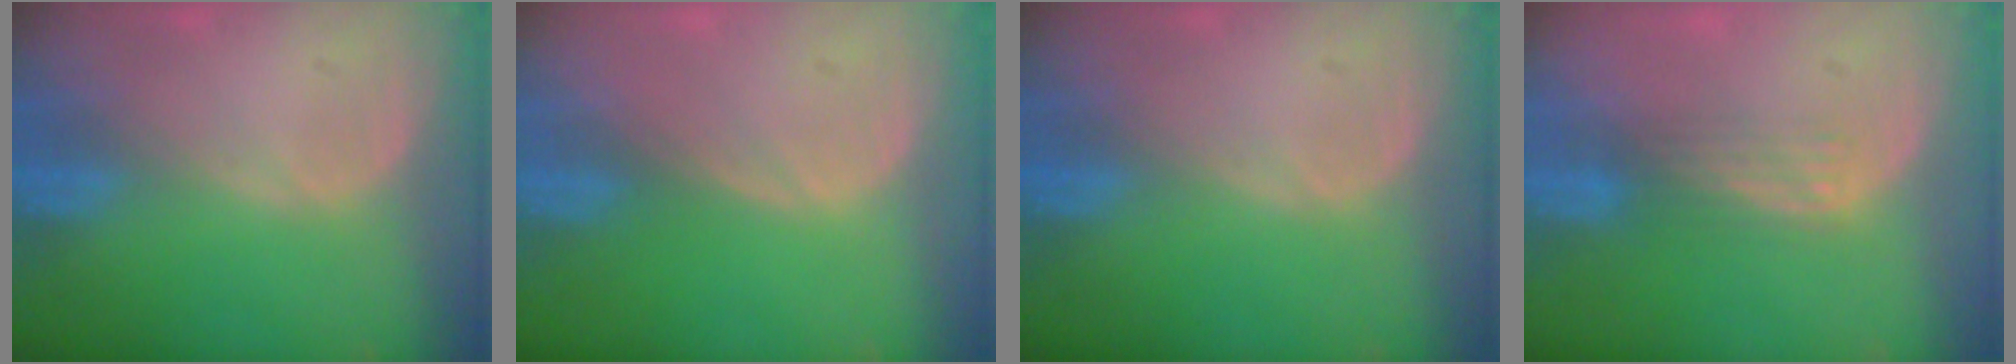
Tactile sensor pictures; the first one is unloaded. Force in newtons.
{"total": 0.0}
{"total": 0.0}
{"total": 2.9, "press": 2.7, "slide": 1.2}